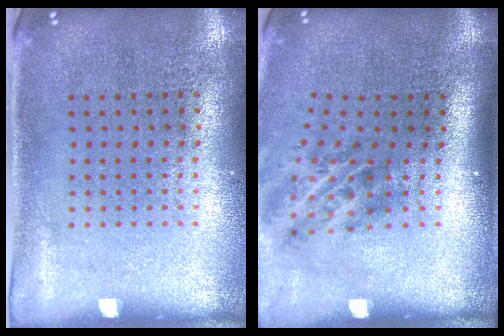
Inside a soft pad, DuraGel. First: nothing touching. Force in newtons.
{"total": 2.1, "press": 1.3, "slide": 1.6}